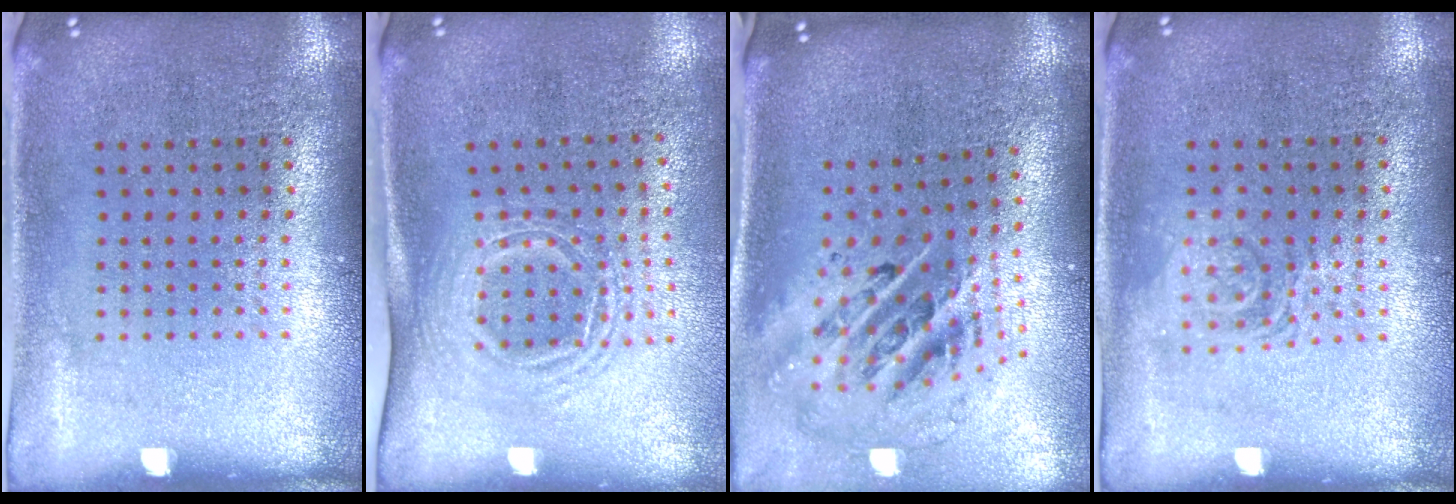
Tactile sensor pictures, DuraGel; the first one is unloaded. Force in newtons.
{"total": 1.7, "press": 1.2, "slide": 1.1}
{"total": 2.5, "press": 1.7, "slide": 1.8}
{"total": 1.1, "press": 1.1, "slide": 0.3}